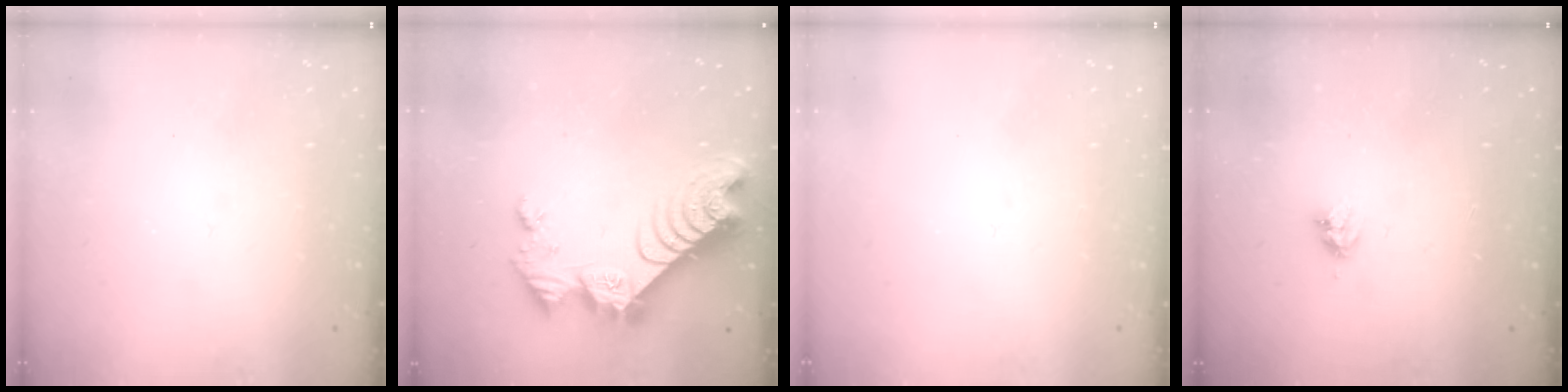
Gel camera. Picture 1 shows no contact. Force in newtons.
{"total": 14.6, "press": 14.5, "slide": 1.5}
{"total": 0.0}
{"total": 3.5, "press": 3.4, "slide": 0.5}